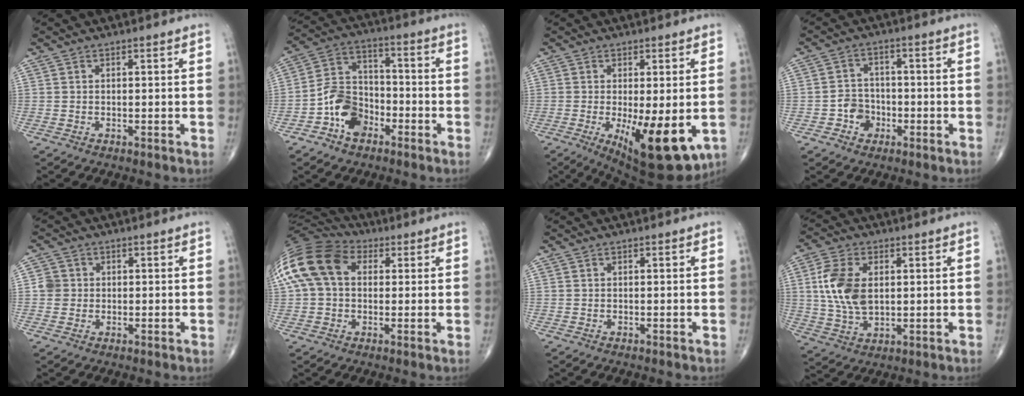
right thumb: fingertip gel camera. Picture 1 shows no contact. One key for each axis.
{"total": 10.3, "fx": -4.8, "fy": 7.1, "fz": 5.6, "tx": -0.081, "ty": 0.042, "tz": -0.094}
{"total": 14.5, "fx": -3.8, "fy": 4.9, "fz": 13.1, "tx": -0.180, "ty": -0.027, "tz": -0.040}
{"total": 5.1, "fx": -1.9, "fy": 4.4, "fz": 1.8, "tx": 0.000, "ty": 0.018, "tz": -0.037}
{"total": 3.0, "fx": 0.1, "fy": 2.9, "fz": 0.6, "tx": 0.010, "ty": 0.006, "tz": -0.001}
{"total": 17.3, "fx": 3.9, "fy": 12.3, "fz": 11.5, "tx": -0.249, "ty": 0.043, "tz": 0.062}
{"total": 0.0}
{"total": 11.1, "fx": 1.8, "fy": 6.8, "fz": 8.7, "tx": -0.174, "ty": -0.004, "tz": 0.038}